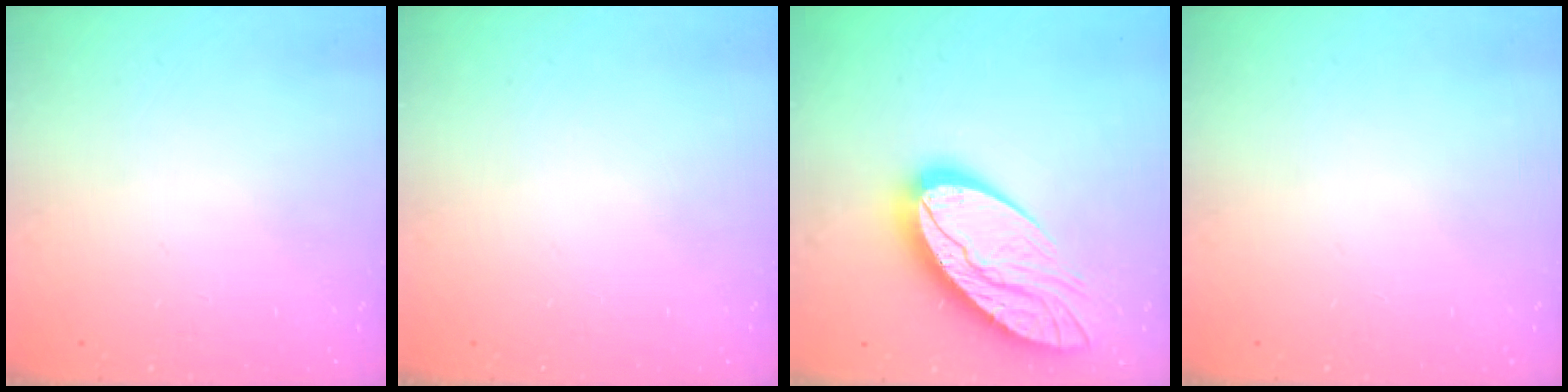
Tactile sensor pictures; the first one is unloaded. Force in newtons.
{"total": 0.0}
{"total": 20.2, "press": 20.1, "slide": 1.8}
{"total": 0.0}